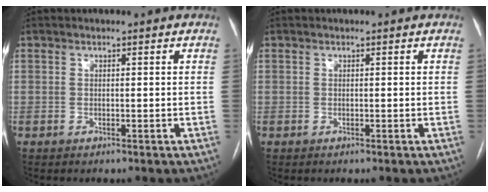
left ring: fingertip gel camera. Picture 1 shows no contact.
{"total": 0.0}